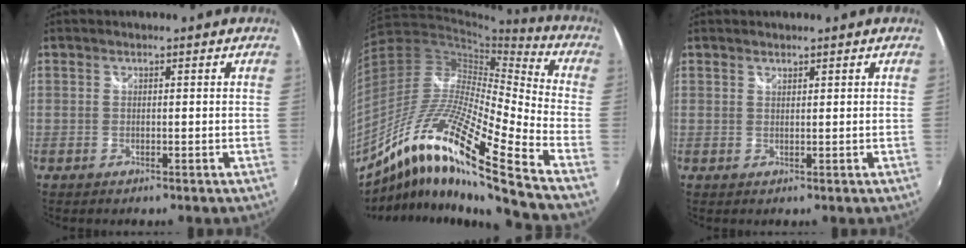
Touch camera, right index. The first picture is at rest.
{"total": 20.2, "force": [-13.4, 1.0, 15.1], "torque": [-0.267, -0.024, -0.267]}
{"total": 0.7, "force": [0.7, 0.1, 0.0], "torque": [0.001, 0.000, 0.012]}